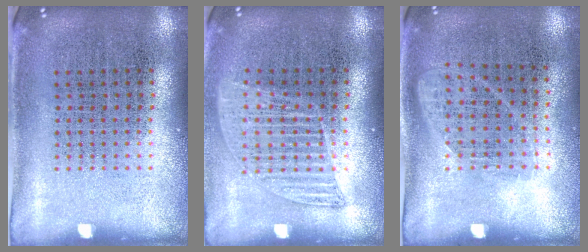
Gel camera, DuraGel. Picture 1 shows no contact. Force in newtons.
{"total": 1.2, "press": 1.1, "slide": 0.5}
{"total": 1.1, "press": 0.9, "slide": 0.6}